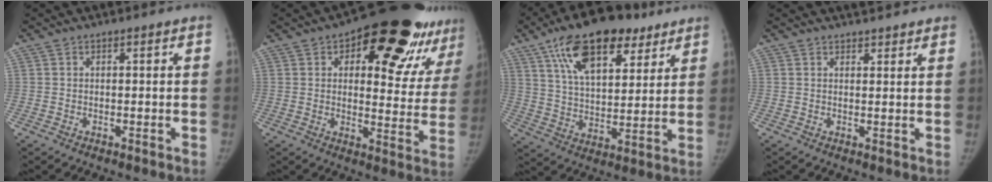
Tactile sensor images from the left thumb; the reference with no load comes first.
{"total": 24.4, "force": [14.1, 10.6, 16.9], "torque": [-0.172, -0.040, 0.179]}
{"total": 20.8, "force": [11.9, 10.0, 13.8], "torque": [-0.198, -0.025, 0.204]}
{"total": 4.5, "force": [3.9, 1.2, 1.8], "torque": [-0.004, 0.000, 0.051]}